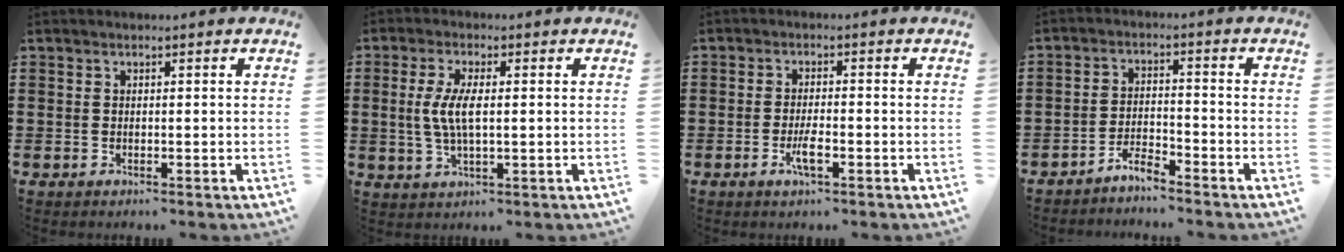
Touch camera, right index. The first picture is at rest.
{"total": 5.4, "force": [0.3, 1.8, 5.1], "torque": [-0.118, -0.003, -0.004]}
{"total": 3.3, "force": [-1.4, 0.8, 2.9], "torque": [-0.063, -0.003, -0.030]}
{"total": 3.3, "force": [-3.3, 0.1, 0.6], "torque": [-0.025, 0.004, -0.070]}